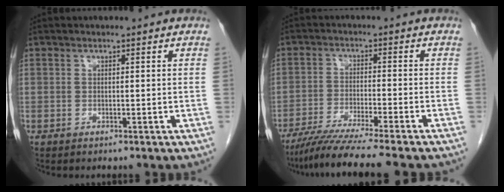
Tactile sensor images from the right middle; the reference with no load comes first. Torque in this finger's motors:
{"motor_torque": [1.14, -1.00, 0.20, 0.10]}